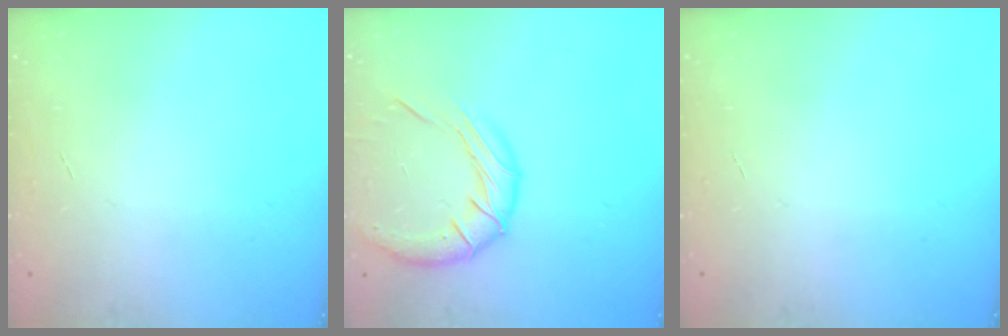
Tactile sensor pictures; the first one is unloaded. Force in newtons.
{"total": 12.9, "press": 12.8, "slide": 1.5}
{"total": 0.0}